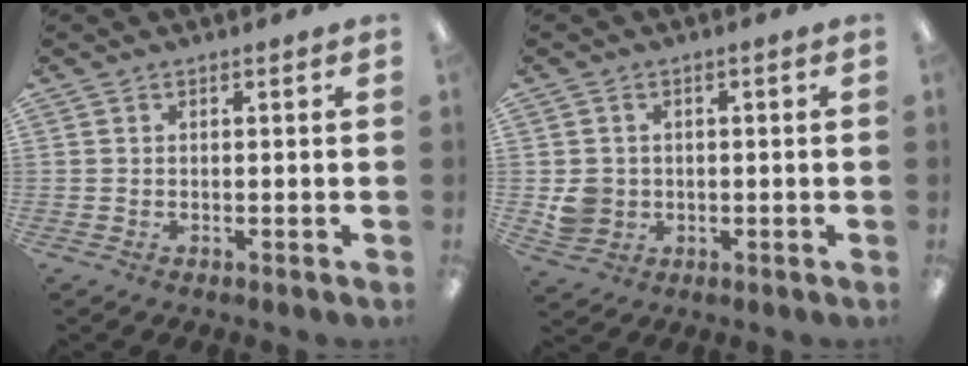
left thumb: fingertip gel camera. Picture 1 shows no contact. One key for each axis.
{"total": 4.7, "fx": -0.1, "fy": 4.5, "fz": 1.5, "tx": -0.023, "ty": 0.009, "tz": 0.004}